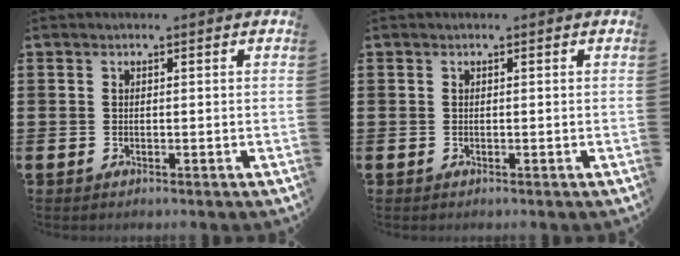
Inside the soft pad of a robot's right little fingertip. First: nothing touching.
{"total": 0.0}